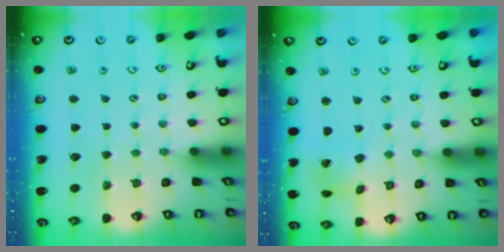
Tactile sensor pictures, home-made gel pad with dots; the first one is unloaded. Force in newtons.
{"total": 2.9, "press": 2.9, "slide": 0.4}